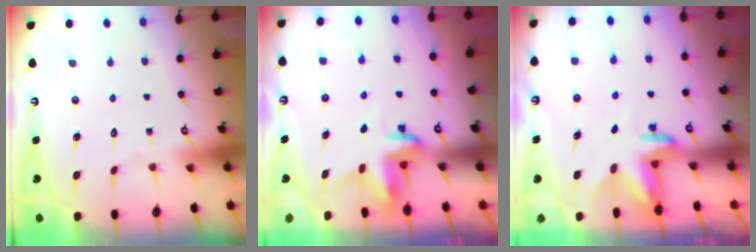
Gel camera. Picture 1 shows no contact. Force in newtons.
{"total": 3.9, "press": 3.9, "slide": 0.4}
{"total": 2.9, "press": 2.9, "slide": 0.5}